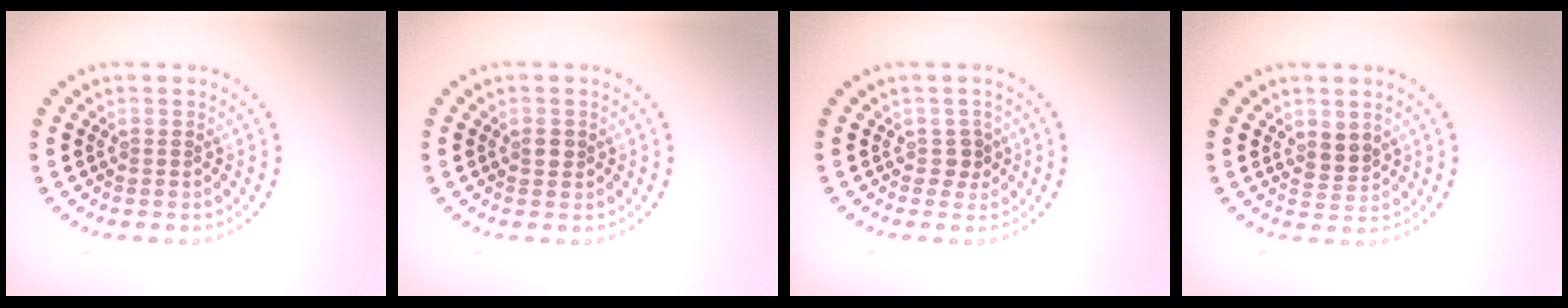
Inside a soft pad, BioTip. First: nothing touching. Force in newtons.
{"total": 1.0, "press": 1.0, "slide": 0.2}
{"total": 1.2, "press": 1.0, "slide": 0.7}
{"total": 1.9, "press": 1.6, "slide": 1.1}